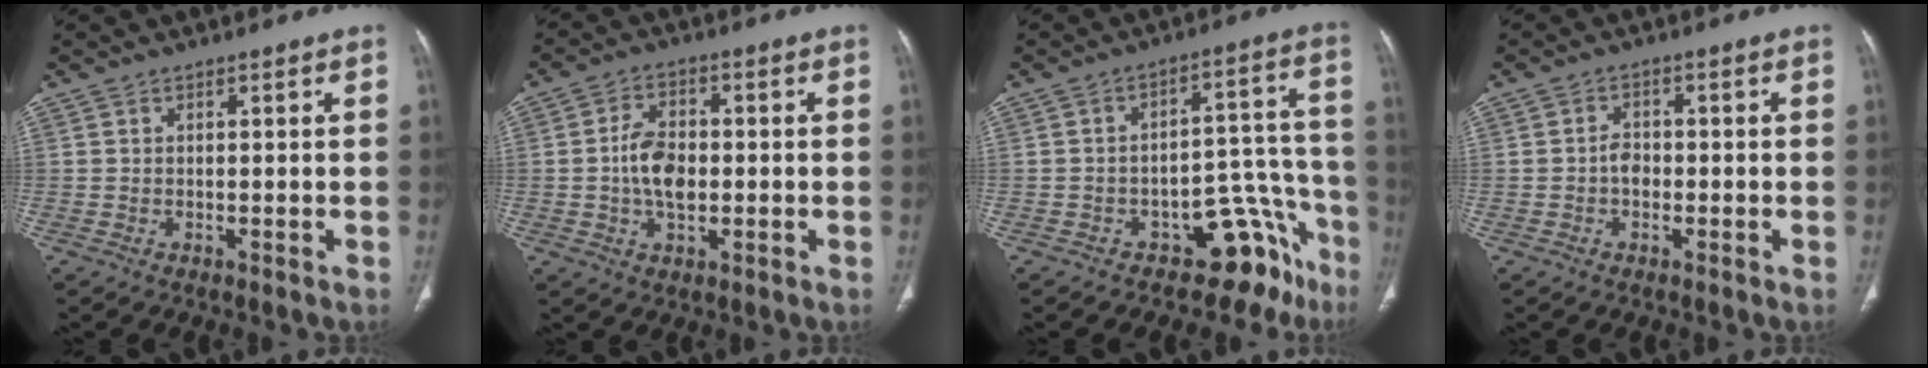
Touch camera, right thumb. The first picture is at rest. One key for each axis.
{"total": 7.5, "fx": -0.6, "fy": 4.7, "fz": 5.8, "tx": -0.097, "ty": 0.009, "tz": -0.013}
{"total": 12.1, "fx": -8.2, "fy": 6.6, "fz": 5.8, "tx": -0.008, "ty": 0.115, "tz": -0.115}
{"total": 2.5, "fx": -0.7, "fy": 1.9, "fz": 1.6, "tx": -0.015, "ty": 0.010, "tz": -0.017}